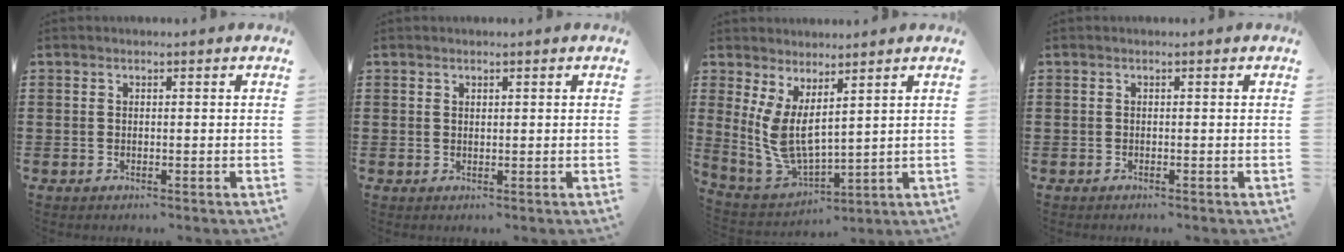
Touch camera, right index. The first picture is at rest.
{"total": 0.6, "force": [0.4, 0.4, 0.2], "torque": [-0.004, 0.002, 0.009]}
{"total": 6.5, "force": [2.1, 2.9, 5.5], "torque": [-0.139, -0.027, 0.035]}
{"total": 0.0}